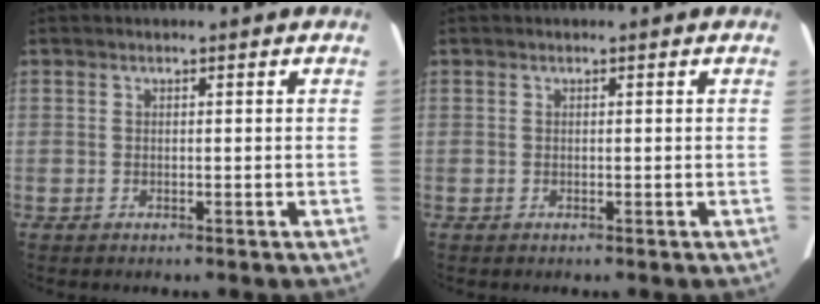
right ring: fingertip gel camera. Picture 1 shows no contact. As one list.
[{"total": 0.0}]